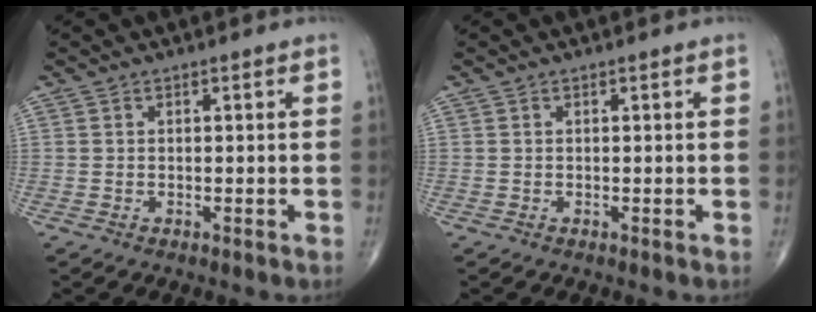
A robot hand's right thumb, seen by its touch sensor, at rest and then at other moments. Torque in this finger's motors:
{"motor_torque": [0.01, 0.01, 0.00, 0.00, 0.00]}